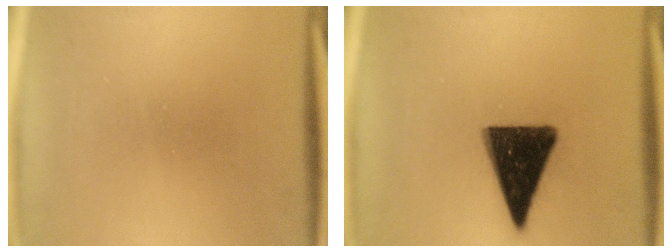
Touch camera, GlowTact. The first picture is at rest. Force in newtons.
{"total": 15.0}